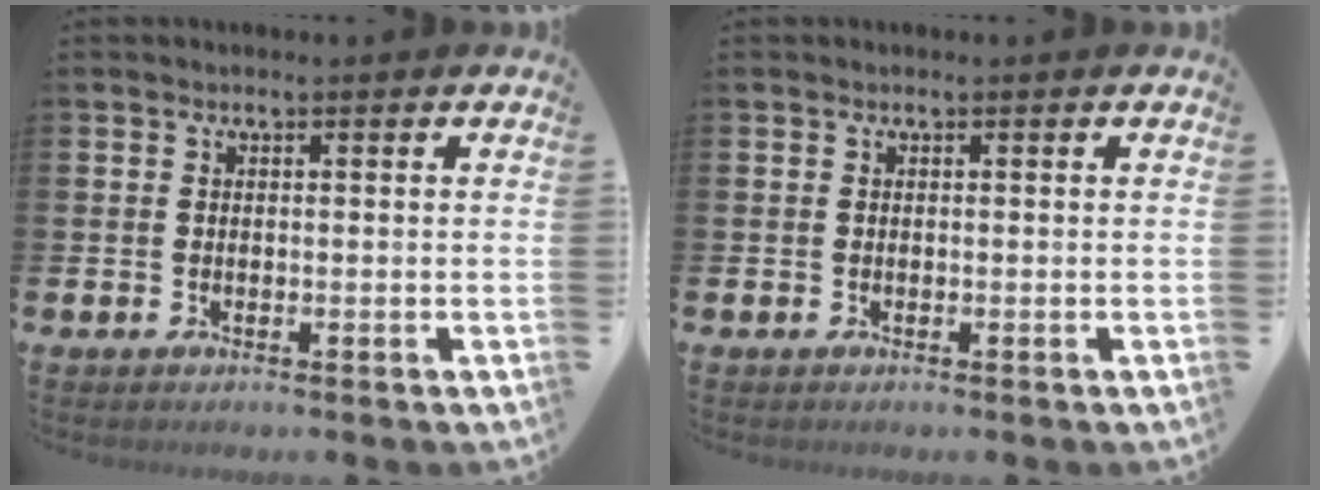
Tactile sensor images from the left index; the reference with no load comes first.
{"total": 0.0}